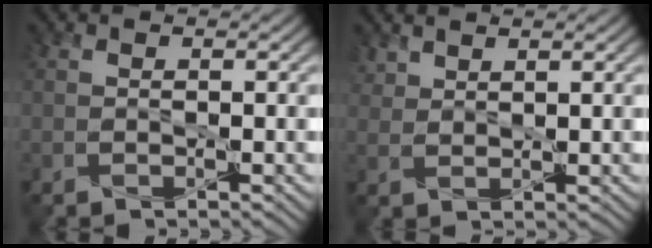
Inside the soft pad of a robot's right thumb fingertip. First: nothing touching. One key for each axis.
{"total": 2.4, "fx": 2.0, "fy": 0.8, "fz": 1.1, "tx": -0.029, "ty": 0.005, "tz": 0.051}